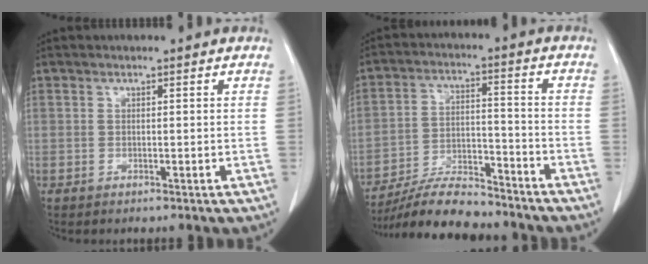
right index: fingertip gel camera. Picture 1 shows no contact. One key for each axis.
{"total": 11.7, "fx": -10.8, "fy": 2.0, "fz": 4.1, "tx": -0.070, "ty": 0.002, "tz": -0.188}